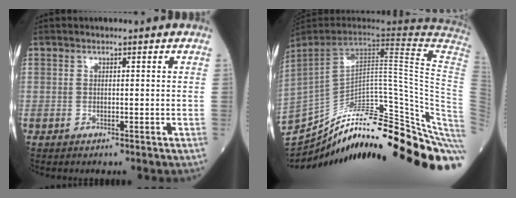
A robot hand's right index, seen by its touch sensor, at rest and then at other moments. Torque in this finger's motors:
{"motor_torque": [1.04, -1.10, 0.59, 0.05]}